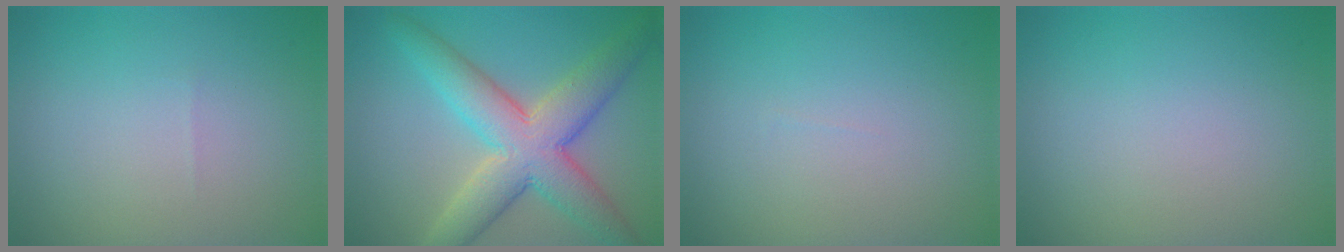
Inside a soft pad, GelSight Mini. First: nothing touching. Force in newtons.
{"total": 8.2, "press": 8.2, "slide": 0.5}
{"total": 0.0}
{"total": 0.0}